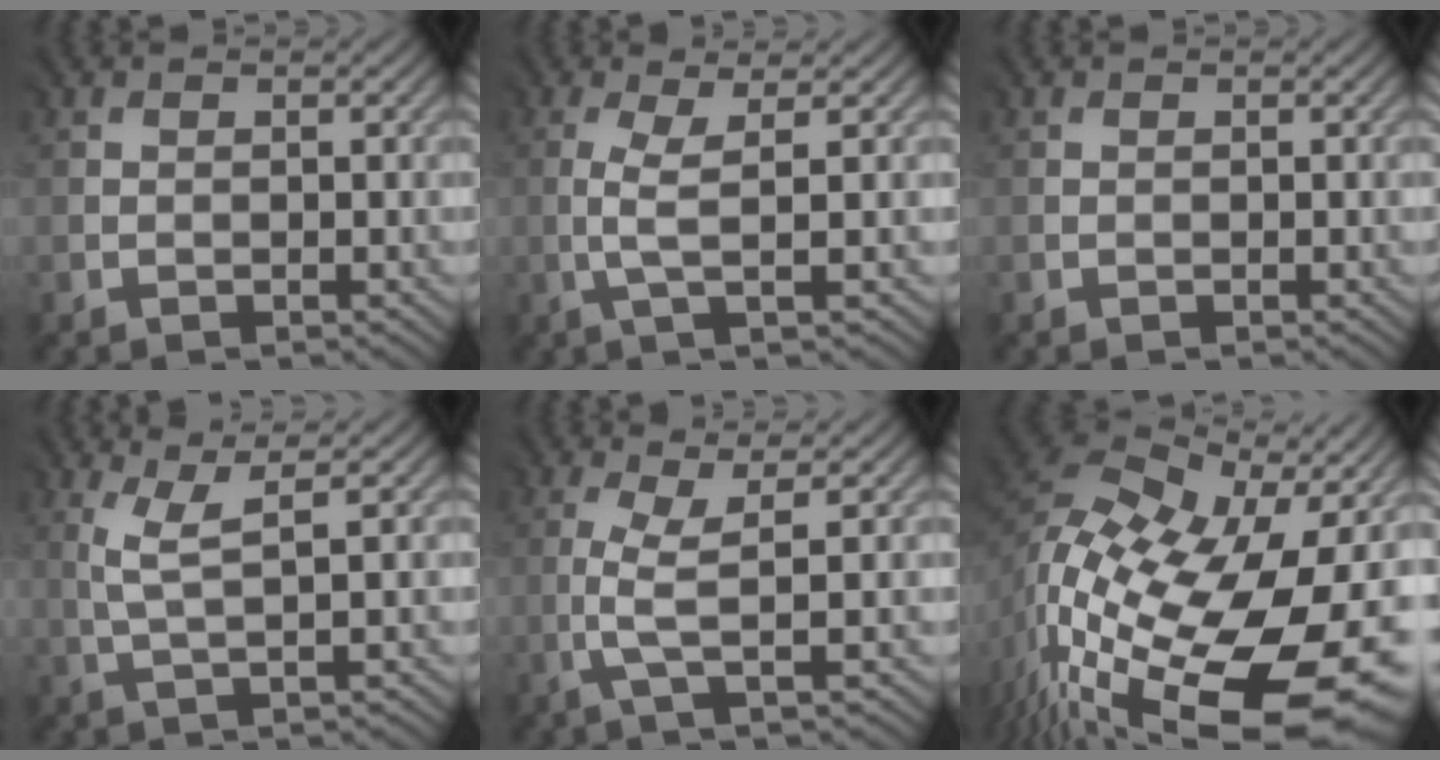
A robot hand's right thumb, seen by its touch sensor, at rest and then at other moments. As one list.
[{"total": 2.8, "force": [-0.3, -0.2, 2.7], "torque": [-0.057, 0.003, -0.006]}, {"total": 0.0}, {"total": 2.8, "force": [0.9, -0.1, 2.7], "torque": [-0.056, 0.004, 0.023]}, {"total": 2.9, "force": [-0.4, -0.2, 2.9], "torque": [-0.062, 0.004, -0.010]}, {"total": 18.9, "force": [-5.2, 12.1, 13.6], "torque": [-0.258, -0.029, -0.064]}]